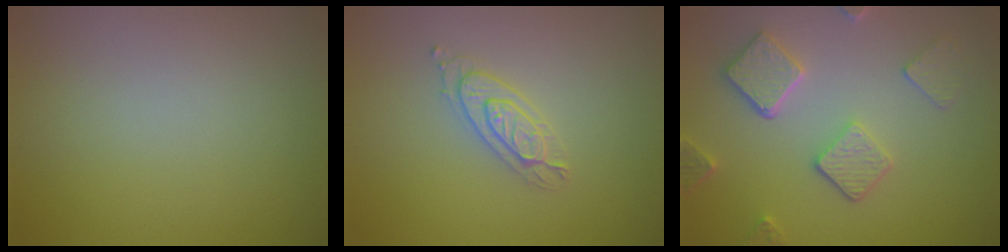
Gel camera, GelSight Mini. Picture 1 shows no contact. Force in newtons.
{"total": 2.1, "press": 2.1, "slide": 0.2}
{"total": 5.0, "press": 3.9, "slide": 3.2}